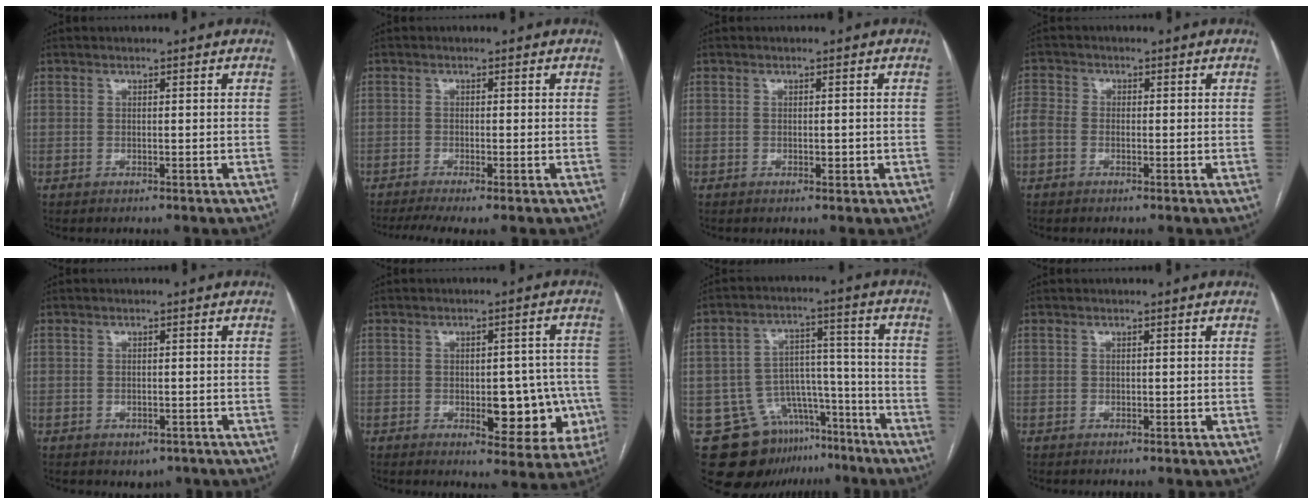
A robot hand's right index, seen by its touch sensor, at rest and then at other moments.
{"total": 4.5, "force": [-3.0, 0.2, 3.3], "torque": [-0.059, -0.008, -0.054]}
{"total": 1.1, "force": [-0.2, 0.6, 0.9], "torque": [-0.012, 0.000, -0.001]}
{"total": 4.2, "force": [-1.0, 3.3, 2.4], "torque": [-0.067, 0.015, -0.022]}
{"total": 2.7, "force": [-1.6, 1.7, 1.3], "torque": [-0.012, 0.000, -0.010]}
{"total": 10.4, "force": [-2.4, 4.9, 8.8], "torque": [-0.089, 0.016, -0.019]}
{"total": 15.0, "force": [-10.8, 9.2, 4.8], "torque": [-0.070, 0.063, -0.156]}
{"total": 0.0}